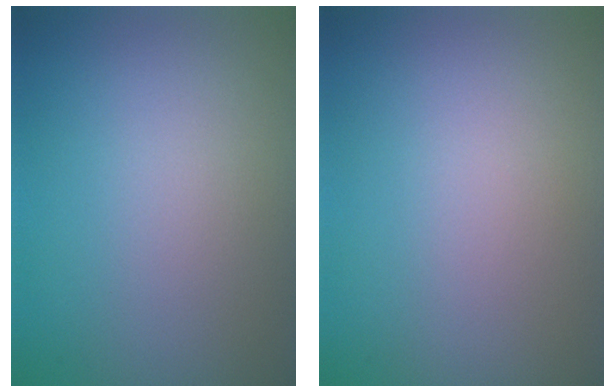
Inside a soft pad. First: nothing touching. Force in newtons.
{"total": 0.0}